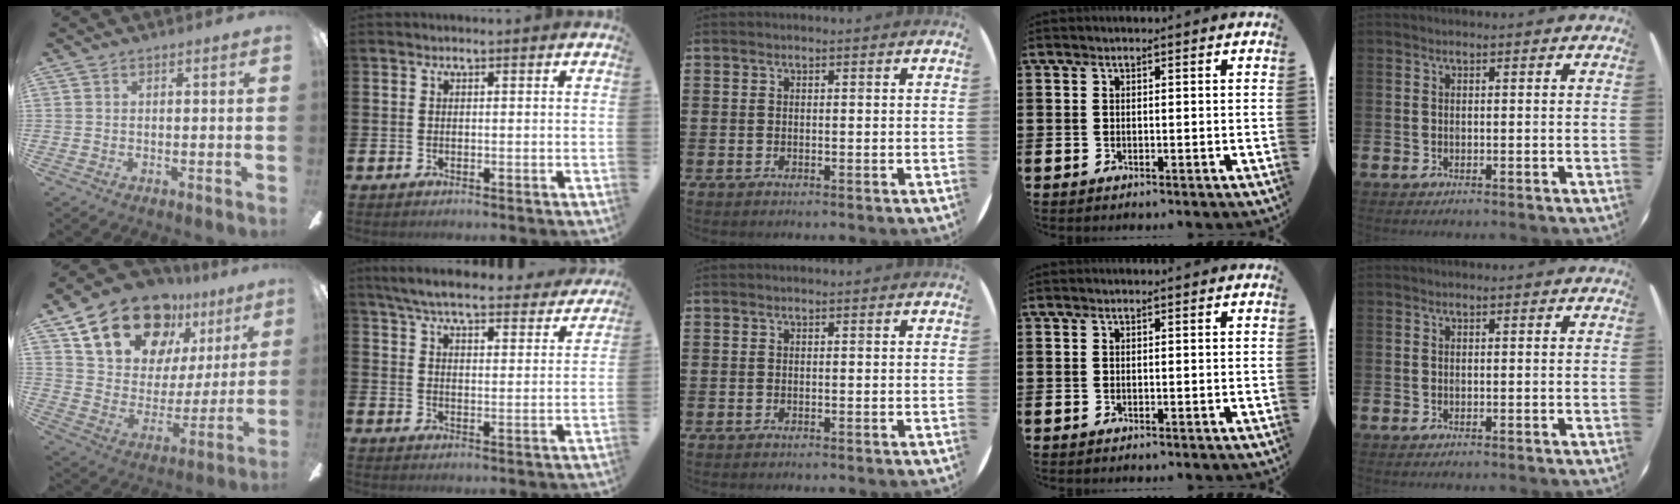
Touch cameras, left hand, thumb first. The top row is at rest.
{"thumb": {"total": 22.1, "force": [14.6, 12.8, 10.5], "torque": [-0.186, -0.077, 0.269]}, "index": {"total": 6.9, "force": [6.5, 0.9, 2.4], "torque": [-0.062, -0.039, 0.112]}}